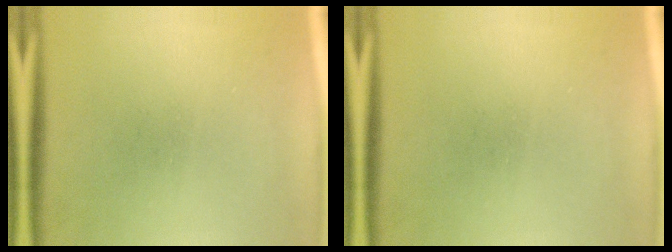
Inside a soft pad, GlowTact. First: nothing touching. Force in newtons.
{"total": 0.0}